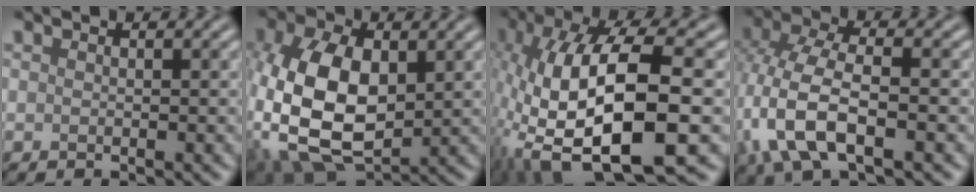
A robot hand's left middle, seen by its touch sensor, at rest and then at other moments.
{"total": 11.2, "force": [-0.7, 6.7, 9.0], "torque": [-0.212, -0.002, -0.013]}
{"total": 15.6, "force": [-2.8, 5.8, 14.2], "torque": [-0.279, 0.005, -0.053]}
{"total": 8.5, "force": [-2.4, 4.2, 7.0], "torque": [-0.161, 0.001, -0.056]}